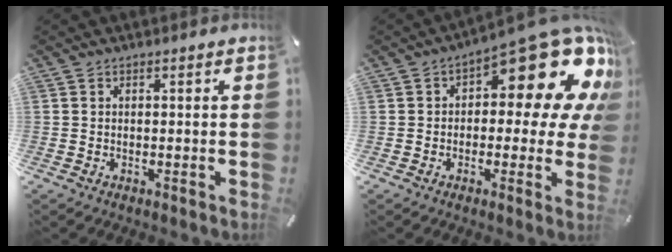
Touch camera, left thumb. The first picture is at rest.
{"total": 17.5, "force": [9.2, 7.3, 13.1], "torque": [-0.162, -0.080, 0.146]}